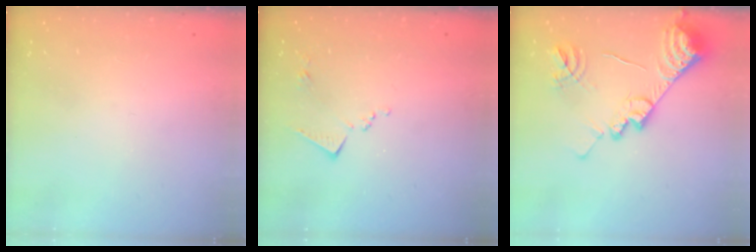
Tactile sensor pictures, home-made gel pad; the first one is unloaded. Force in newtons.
{"total": 7.8, "press": 7.8, "slide": 0.8}
{"total": 18.4, "press": 18.3, "slide": 1.5}